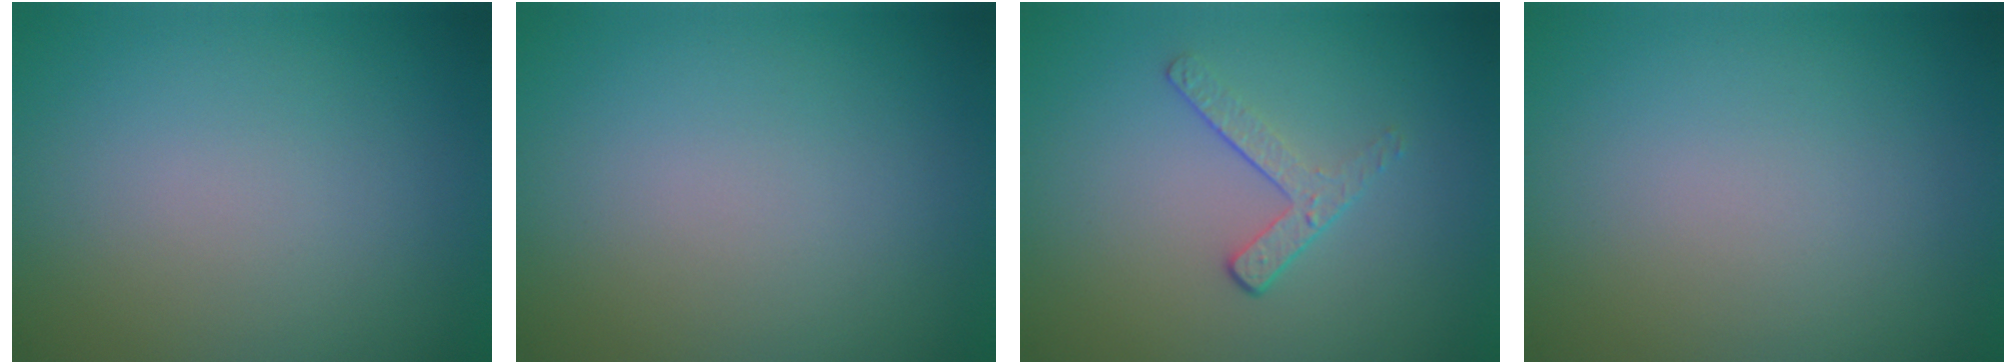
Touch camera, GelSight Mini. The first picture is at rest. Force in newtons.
{"total": 0.0}
{"total": 1.8, "press": 1.1, "slide": 1.4}
{"total": 0.0}